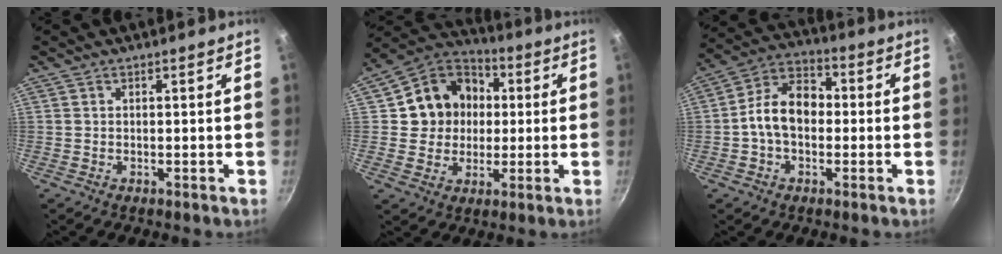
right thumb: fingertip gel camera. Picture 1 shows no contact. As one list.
[{"total": 13.8, "force": [1.8, 12.3, 5.9], "torque": [-0.068, 0.025, 0.020]}, {"total": 10.9, "force": [-0.8, 7.6, 7.8], "torque": [-0.103, 0.037, -0.034]}]